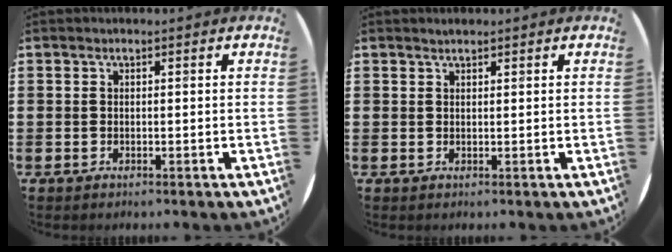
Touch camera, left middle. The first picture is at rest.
{"total": 0.7, "force": [0.7, 0.1, 0.1], "torque": [-0.003, 0.000, 0.014]}